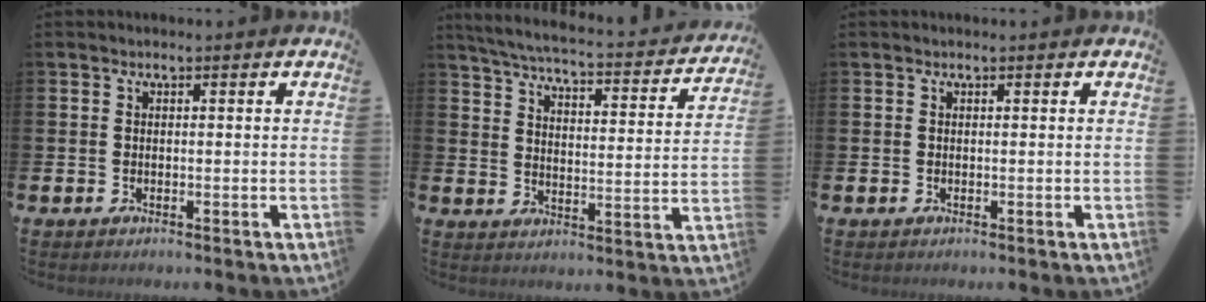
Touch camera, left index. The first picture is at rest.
{"total": 4.7, "force": [4.4, 0.4, 1.7], "torque": [-0.057, -0.038, 0.067]}
{"total": 0.0}